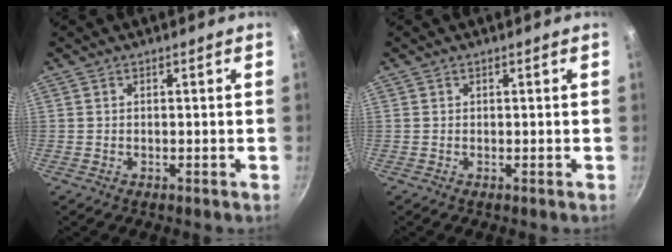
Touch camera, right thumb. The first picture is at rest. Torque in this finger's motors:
{"motor_torque": [0.18, -0.47, 0.12, -0.28, 0.00]}